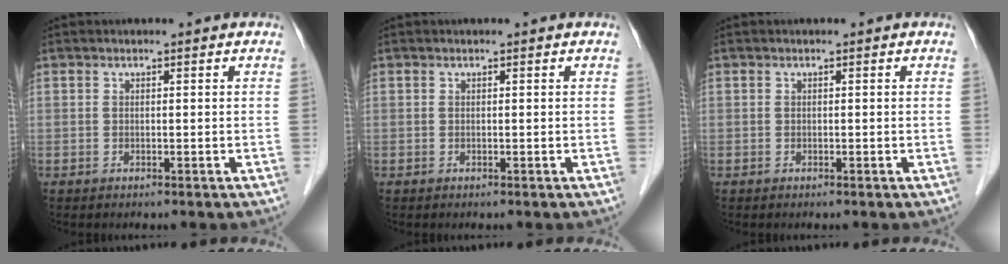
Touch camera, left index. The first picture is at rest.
{"total": 0.0}
{"total": 0.0}